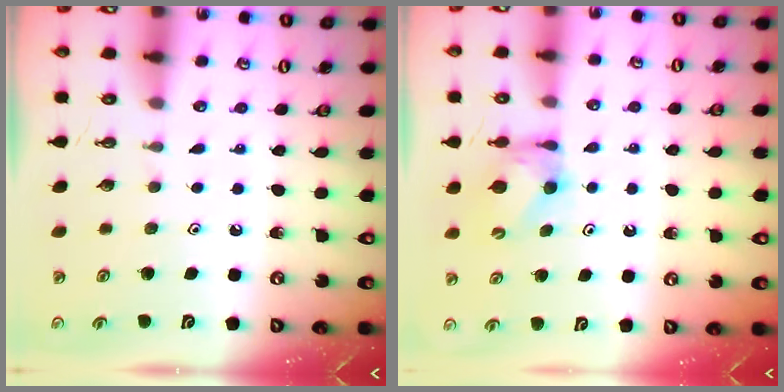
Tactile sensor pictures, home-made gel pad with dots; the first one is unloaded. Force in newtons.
{"total": 7.1, "press": 7.1, "slide": 0.1}